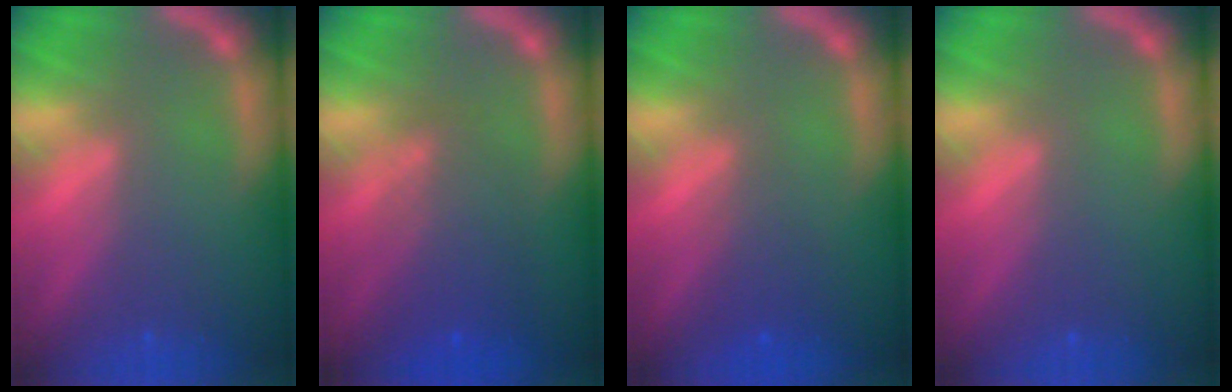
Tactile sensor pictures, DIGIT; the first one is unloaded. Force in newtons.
{"total": 4.6}
{"total": 1.9}
{"total": 0.0}